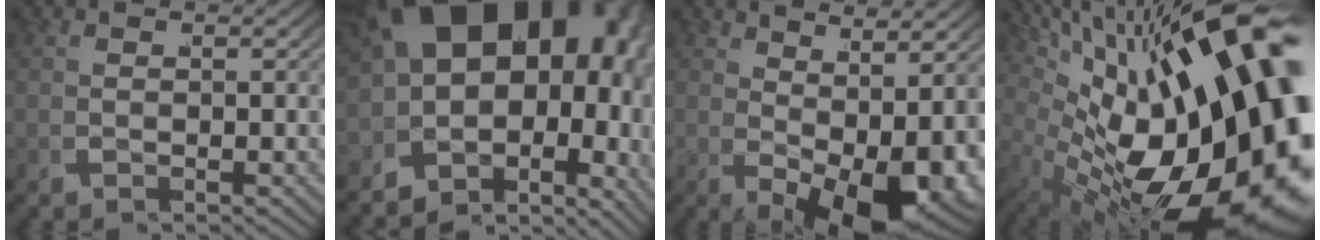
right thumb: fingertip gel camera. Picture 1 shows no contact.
{"total": 21.6, "force": [1.5, 14.5, 16.0], "torque": [-0.280, -0.013, 0.004]}
{"total": 10.3, "force": [-1.7, 5.2, 8.8], "torque": [-0.145, -0.035, -0.005]}
{"total": 24.3, "force": [-1.9, 14.2, 19.6], "torque": [-0.319, -0.066, 0.004]}